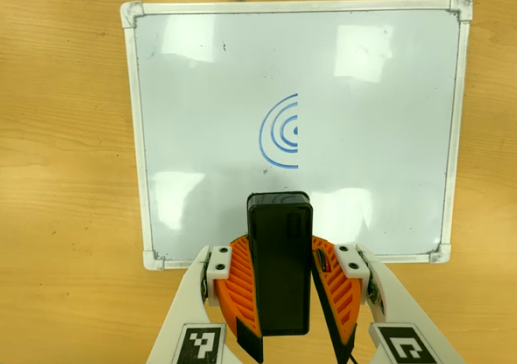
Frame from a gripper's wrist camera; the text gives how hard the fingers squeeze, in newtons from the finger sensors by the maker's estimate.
{"total": 8.9, "left": 8.9, "right": 8.8}